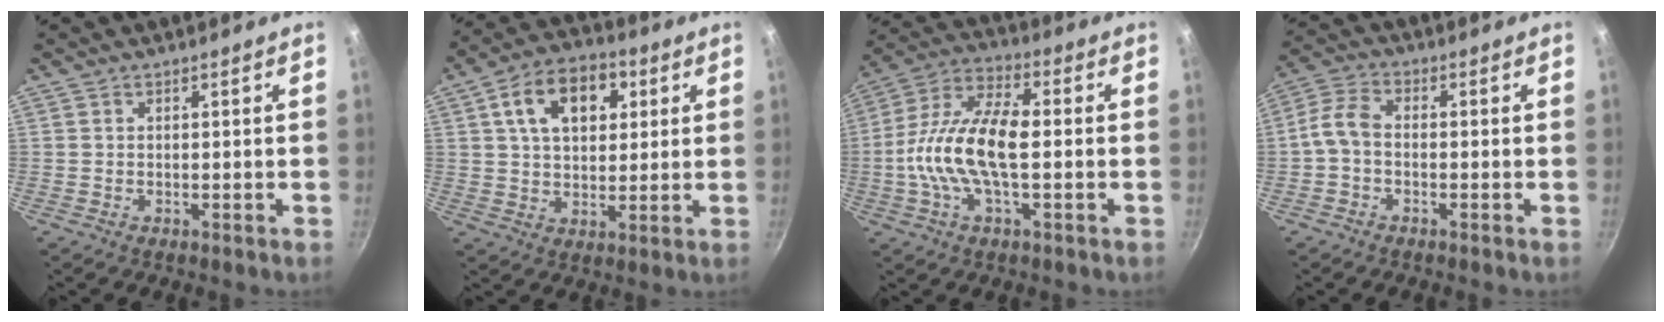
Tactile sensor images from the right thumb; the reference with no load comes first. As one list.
[{"total": 13.8, "force": [4.5, 9.0, 9.5], "torque": [-0.124, 0.006, 0.063]}, {"total": 15.3, "force": [-1.1, 6.6, 13.8], "torque": [-0.262, 0.032, -0.038]}, {"total": 5.1, "force": [-1.3, 3.3, 3.6], "torque": [-0.082, 0.027, -0.040]}]